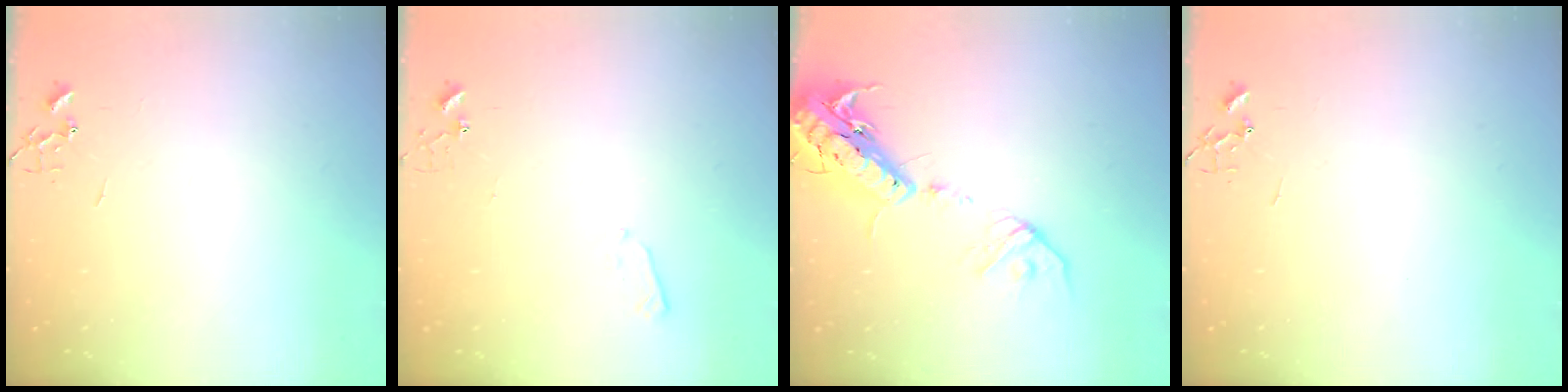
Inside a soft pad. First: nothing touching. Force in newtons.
{"total": 3.7, "press": 3.6, "slide": 0.5}
{"total": 18.7, "press": 18.3, "slide": 3.9}
{"total": 0.0}